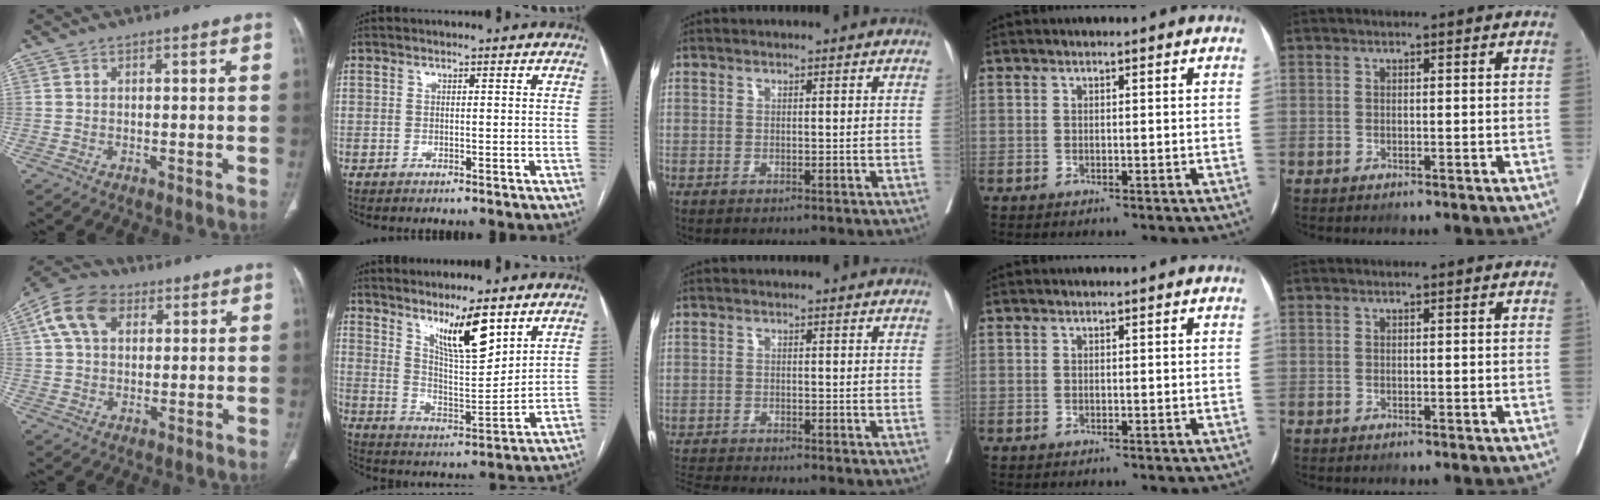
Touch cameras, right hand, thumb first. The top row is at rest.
{"thumb": {"total": 10.9, "force": [4.0, 7.4, 6.9], "torque": [-0.123, 0.013, 0.066]}, "index": {"total": 9.8, "force": [6.7, 1.2, 7.0], "torque": [-0.128, -0.010, 0.127]}, "middle": {"total": 5.3, "force": [-5.1, -1.1, 1.0], "torque": [-0.019, -0.015, -0.091]}}